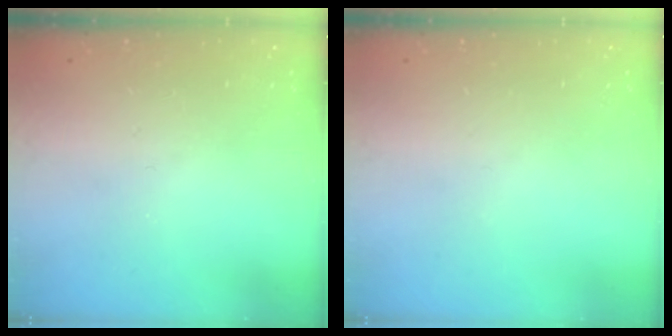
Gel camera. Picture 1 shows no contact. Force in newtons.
{"total": 0.0}